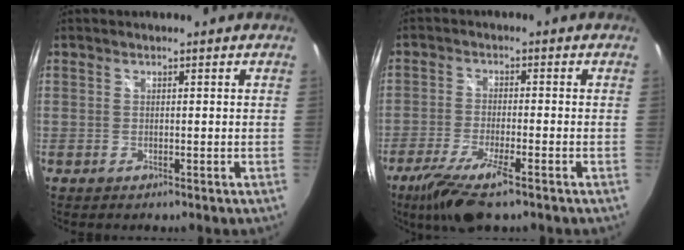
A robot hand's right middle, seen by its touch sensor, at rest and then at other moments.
{"total": 10.2, "force": [-6.7, 1.8, 7.5], "torque": [-0.167, -0.030, -0.123]}